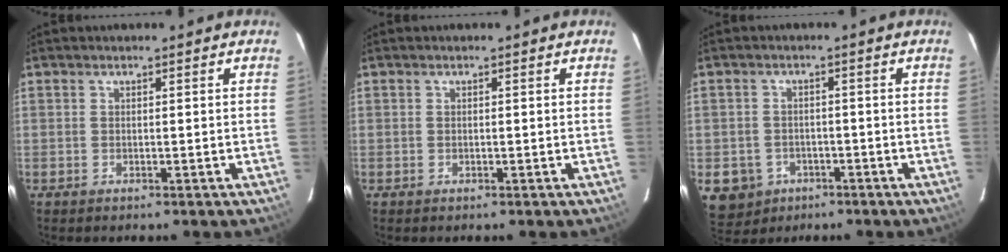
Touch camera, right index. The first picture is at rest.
{"total": 0.0}
{"total": 7.2, "force": [-2.9, 6.3, 2.0], "torque": [-0.055, 0.010, -0.032]}